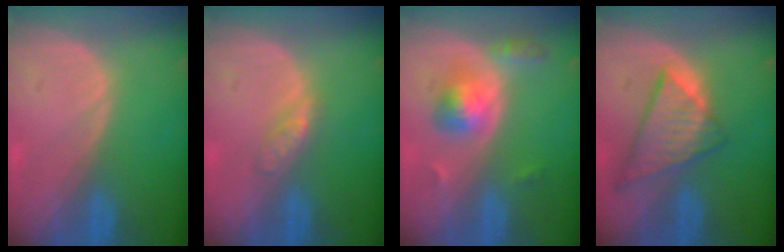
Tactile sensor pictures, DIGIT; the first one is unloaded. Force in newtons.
{"total": 2.7, "press": 2.7, "slide": 0.3}
{"total": 5.1, "press": 5.0, "slide": 1.1}
{"total": 8.7, "press": 7.5, "slide": 4.3}